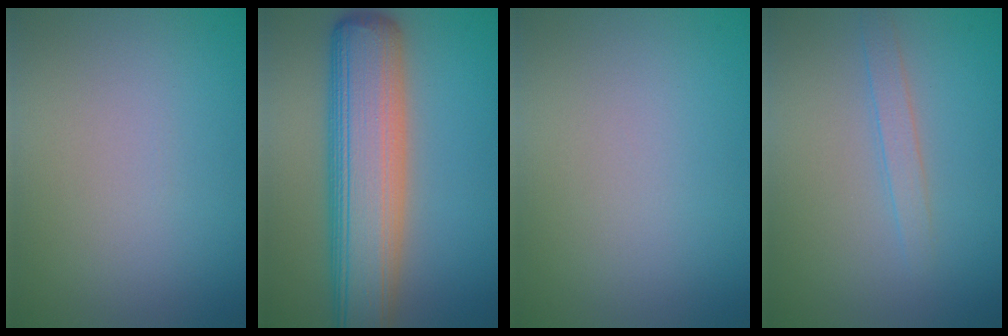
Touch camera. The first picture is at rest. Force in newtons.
{"total": 10.5, "press": 10.5, "slide": 0.5}
{"total": 0.0}
{"total": 1.5, "press": 1.5, "slide": 0.1}